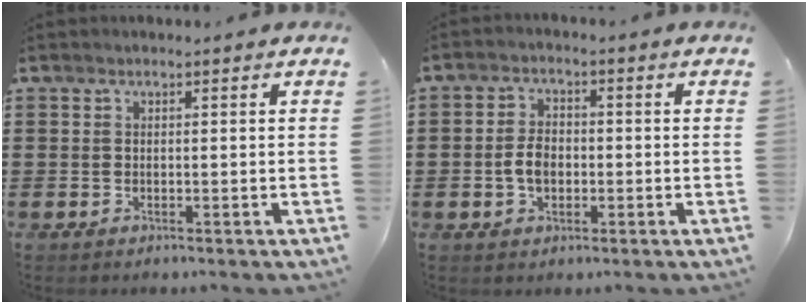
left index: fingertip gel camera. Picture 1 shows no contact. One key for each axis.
{"total": 4.1, "fx": -0.8, "fy": 2.6, "fz": 3.1, "tx": -0.074, "ty": 0.001, "tz": -0.020}